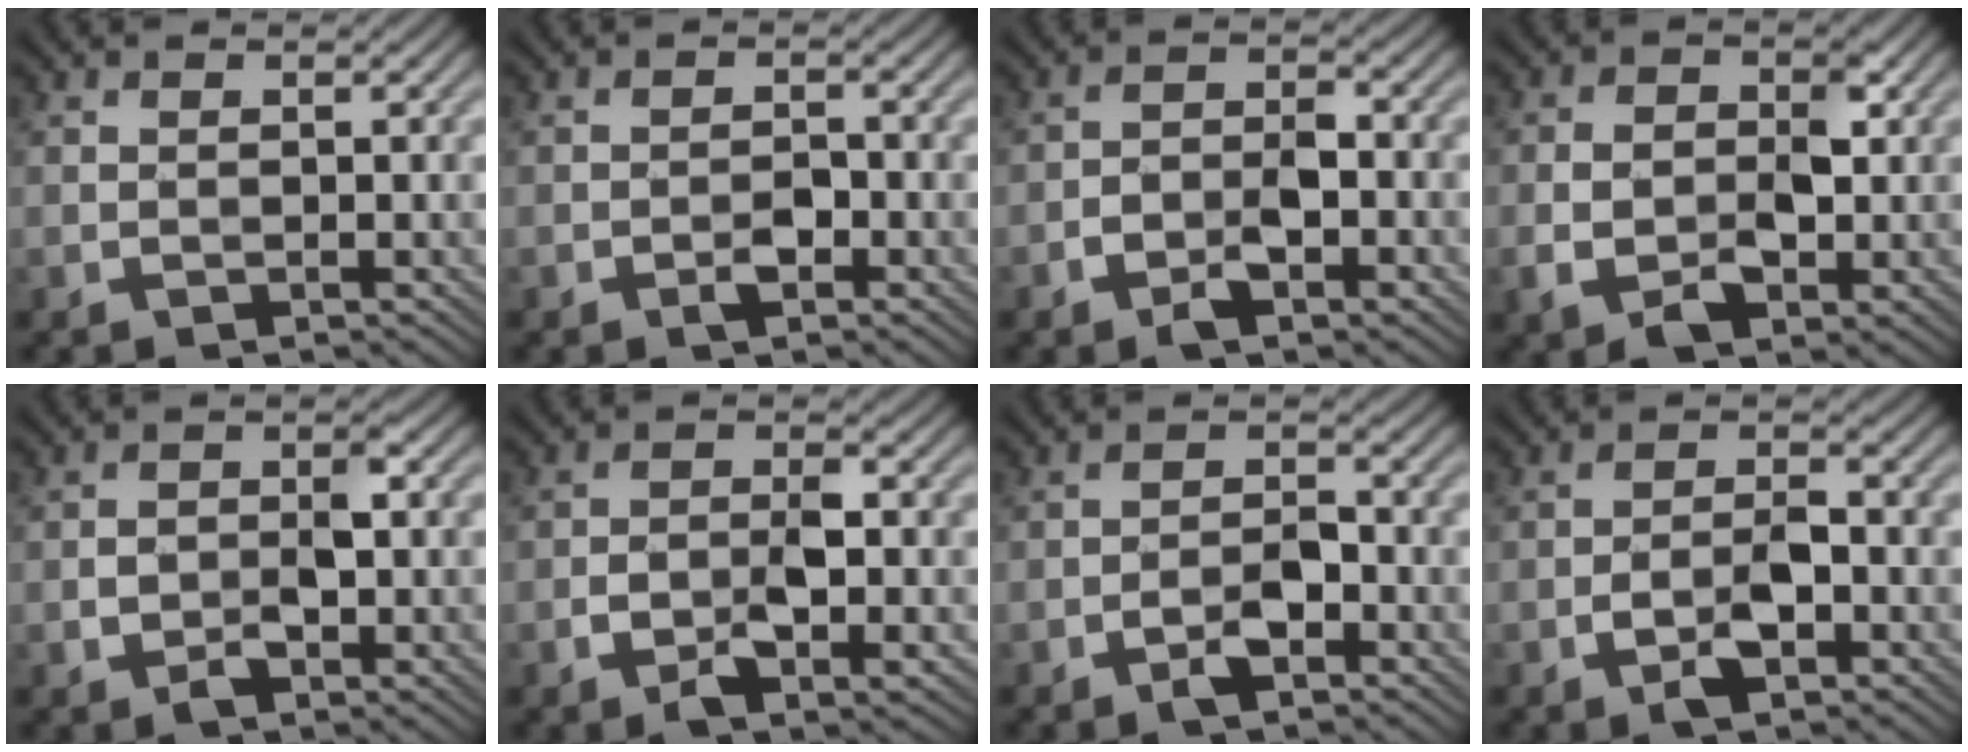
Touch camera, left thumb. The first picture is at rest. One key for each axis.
{"total": 2.3, "fx": -1.2, "fy": 1.2, "fz": 1.5, "tx": -0.022, "ty": 0.003, "tz": -0.024}
{"total": 4.7, "fx": -2.5, "fy": 2.2, "fz": 3.4, "tx": -0.053, "ty": 0.006, "tz": -0.046}
{"total": 5.6, "fx": -1.2, "fy": 3.3, "fz": 4.4, "tx": -0.073, "ty": -0.004, "tz": -0.023}
{"total": 5.1, "fx": -1.5, "fy": 2.8, "fz": 3.9, "tx": -0.060, "ty": -0.001, "tz": -0.026}
{"total": 5.5, "fx": -2.2, "fy": 2.5, "fz": 4.3, "tx": -0.074, "ty": 0.004, "tz": -0.039}
{"total": 3.6, "fx": -2.1, "fy": 1.6, "fz": 2.5, "tx": -0.038, "ty": 0.006, "tz": -0.042}
{"total": 4.3, "fx": -2.0, "fy": 2.0, "fz": 3.2, "tx": -0.057, "ty": 0.005, "tz": -0.041}